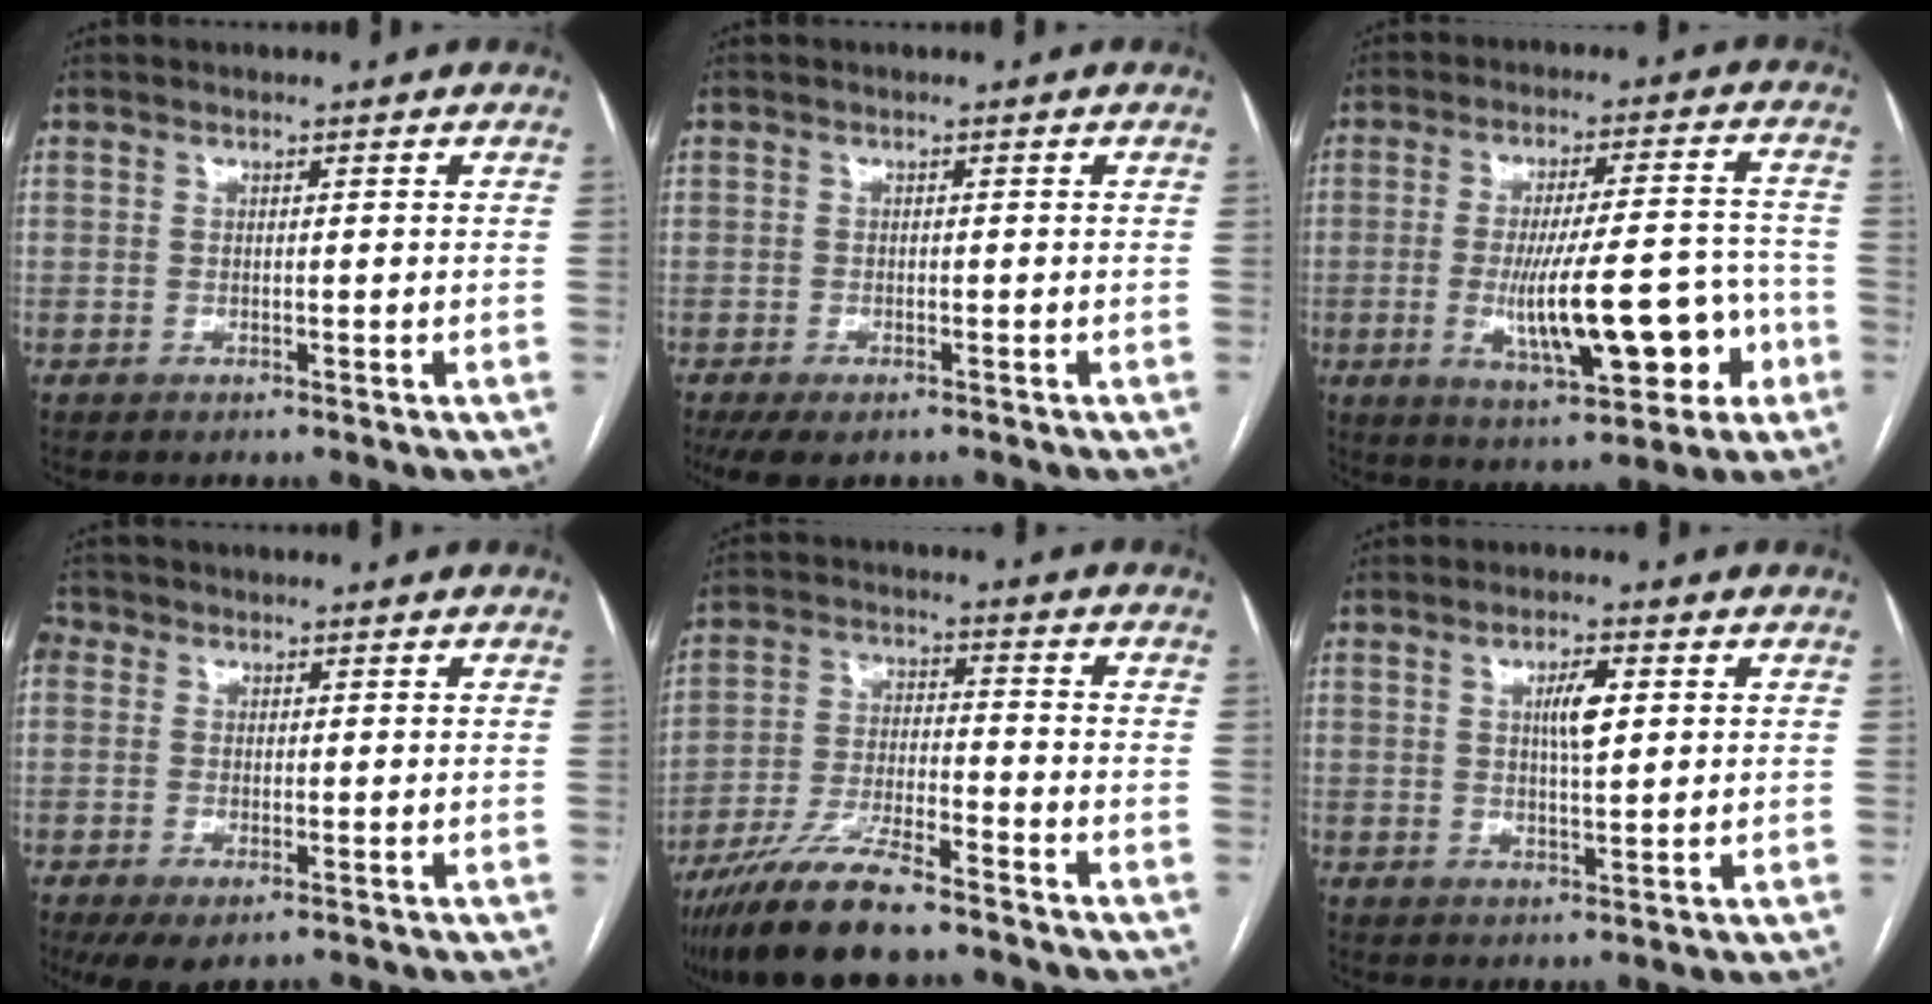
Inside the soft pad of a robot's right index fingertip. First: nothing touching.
{"total": 4.9, "force": [-3.5, 2.2, 2.5], "torque": [-0.046, -0.009, -0.054]}
{"total": 15.0, "force": [-4.1, 3.6, 13.9], "torque": [-0.225, 0.011, -0.054]}
{"total": 7.6, "force": [-2.6, 5.2, 4.9], "torque": [-0.119, -0.005, -0.039]}
{"total": 12.2, "force": [-9.7, 2.1, 7.0], "torque": [-0.136, -0.019, -0.175]}
{"total": 4.4, "force": [1.2, 1.0, 4.2], "torque": [-0.073, 0.004, 0.020]}